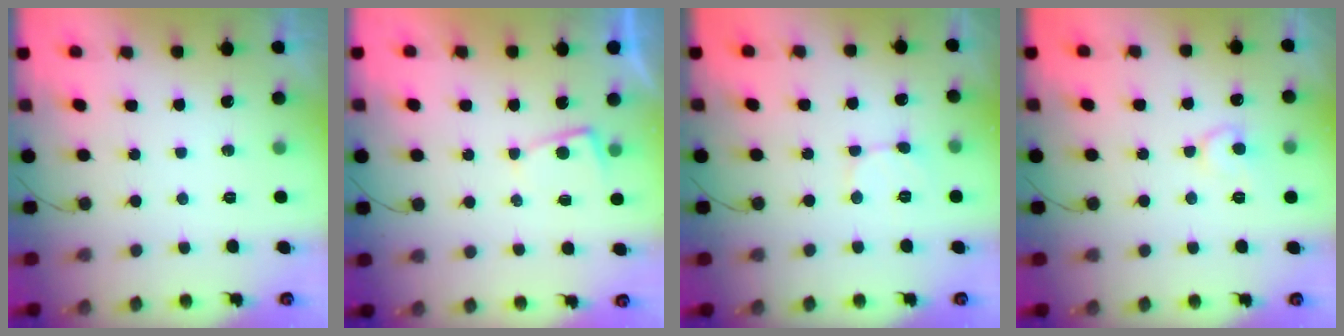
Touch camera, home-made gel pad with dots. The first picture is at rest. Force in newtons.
{"total": 2.6, "press": 2.6, "slide": 0.4}
{"total": 5.5, "press": 5.5, "slide": 0.4}
{"total": 7.9, "press": 7.9, "slide": 0.6}